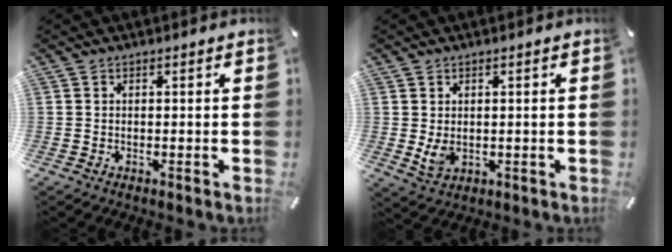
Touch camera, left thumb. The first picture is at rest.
{"total": 3.9, "force": [0.2, 2.7, 2.8], "torque": [-0.064, -0.007, -0.001]}